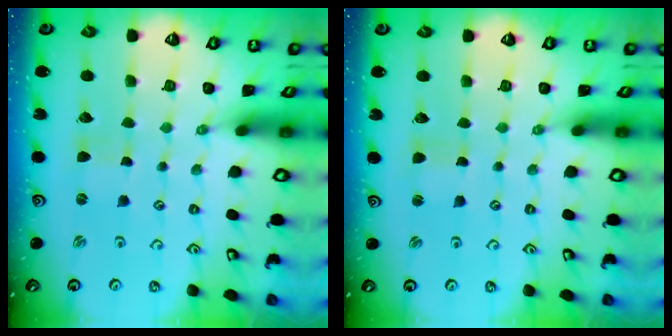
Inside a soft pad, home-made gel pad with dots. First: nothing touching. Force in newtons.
{"total": 1.5, "press": 1.5, "slide": 0.0}